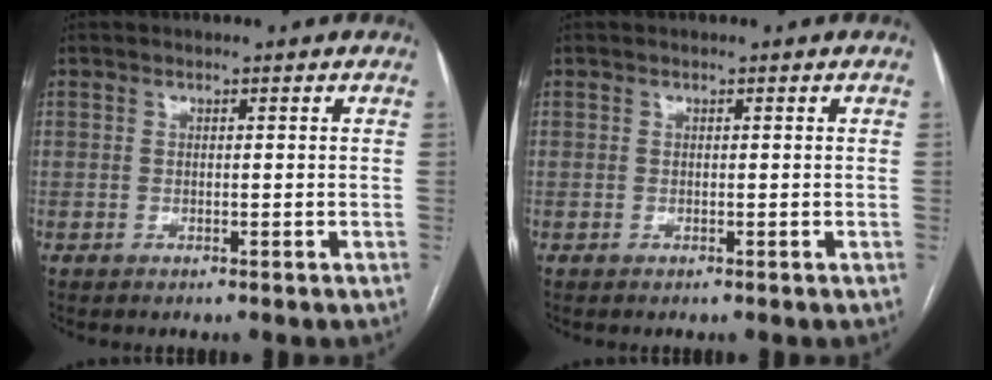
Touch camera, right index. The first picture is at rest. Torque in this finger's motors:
{"motor_torque": [0.00, 0.00, 0.00, 0.01]}